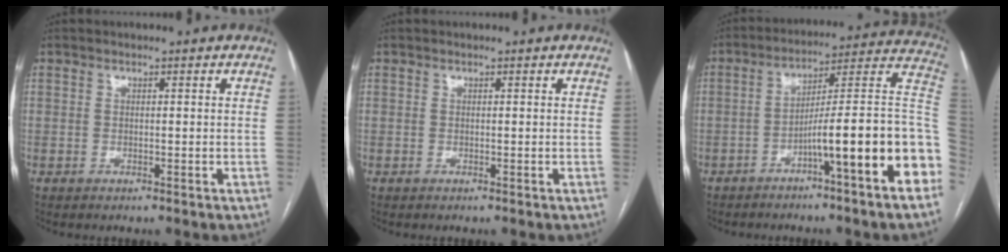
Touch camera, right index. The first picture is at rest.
{"total": 0.0}
{"total": 17.2, "force": [-6.4, -0.2, 16.0], "torque": [-0.167, 0.037, -0.095]}